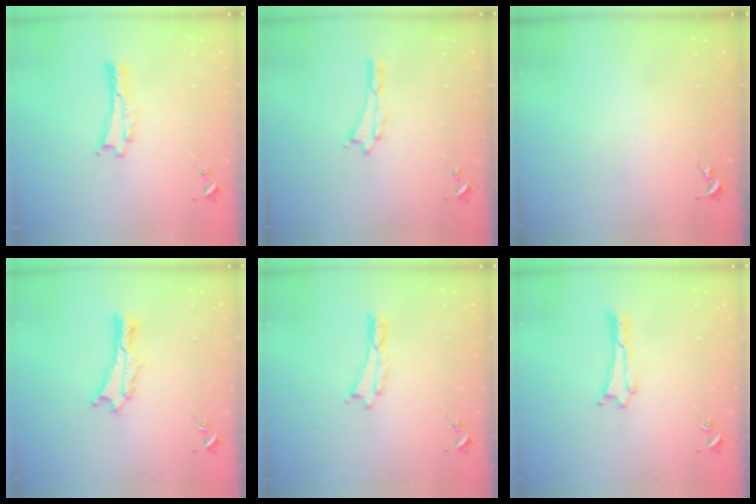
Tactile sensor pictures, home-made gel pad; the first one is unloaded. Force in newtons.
{"total": 0.0}
{"total": 0.0}
{"total": 1.1, "press": 1.1, "slide": 0.2}
{"total": 0.0}
{"total": 0.0}